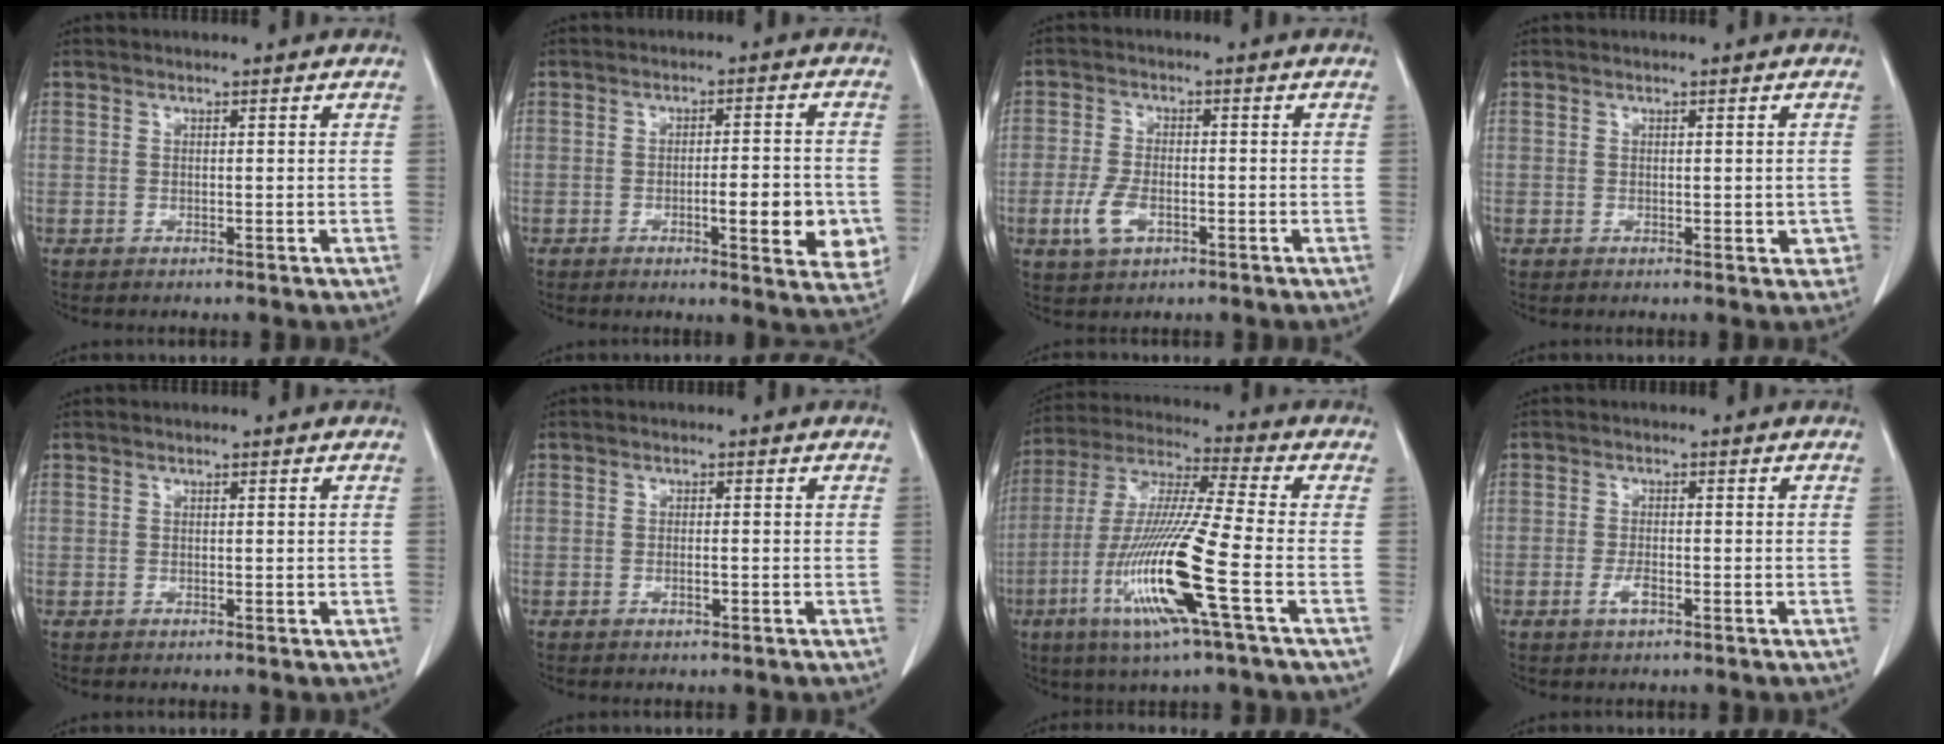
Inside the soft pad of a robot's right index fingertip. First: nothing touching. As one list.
[{"total": 9.3, "force": [-2.2, 2.0, 8.8], "torque": [-0.102, -0.003, -0.024]}, {"total": 2.5, "force": [-0.9, 1.4, 1.9], "torque": [-0.043, -0.001, -0.013]}, {"total": 2.1, "force": [-0.2, 1.4, 1.6], "torque": [-0.002, 0.005, -0.001]}, {"total": 0.0}, {"total": 1.1, "force": [-0.4, 0.2, 1.0], "torque": [-0.019, 0.001, -0.005]}, {"total": 16.9, "force": [-5.8, -0.4, 15.9], "torque": [-0.331, -0.020, -0.115]}, {"total": 2.2, "force": [-1.1, 0.6, 1.9], "torque": [-0.039, -0.001, -0.019]}]